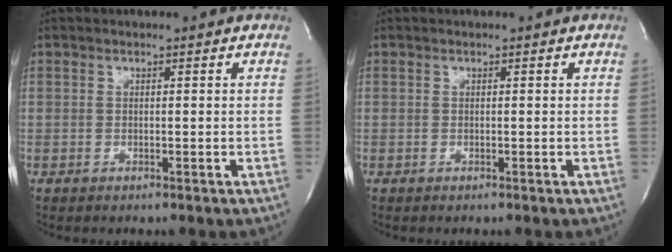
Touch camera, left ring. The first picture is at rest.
{"total": 0.0}